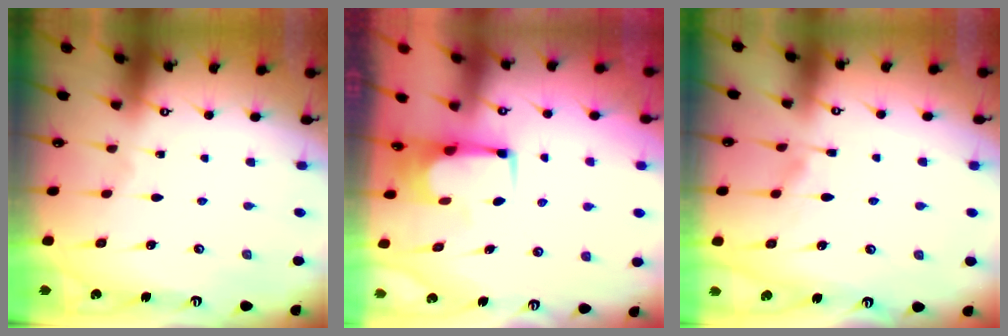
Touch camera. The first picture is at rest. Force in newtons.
{"total": 2.4, "press": 2.4, "slide": 0.2}
{"total": 5.9, "press": 5.8, "slide": 0.7}